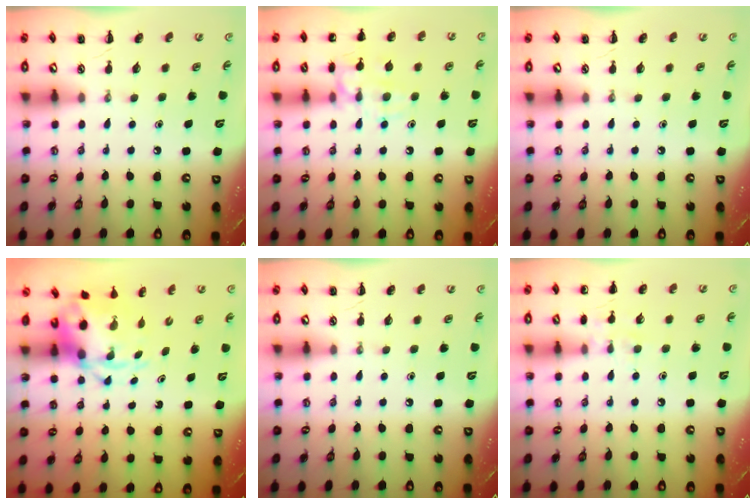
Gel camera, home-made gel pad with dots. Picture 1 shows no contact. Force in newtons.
{"total": 12.7, "press": 12.7, "slide": 0.7}
{"total": 0.0}
{"total": 4.5, "press": 4.4, "slide": 0.8}
{"total": 0.0}
{"total": 7.5, "press": 7.2, "slide": 1.9}